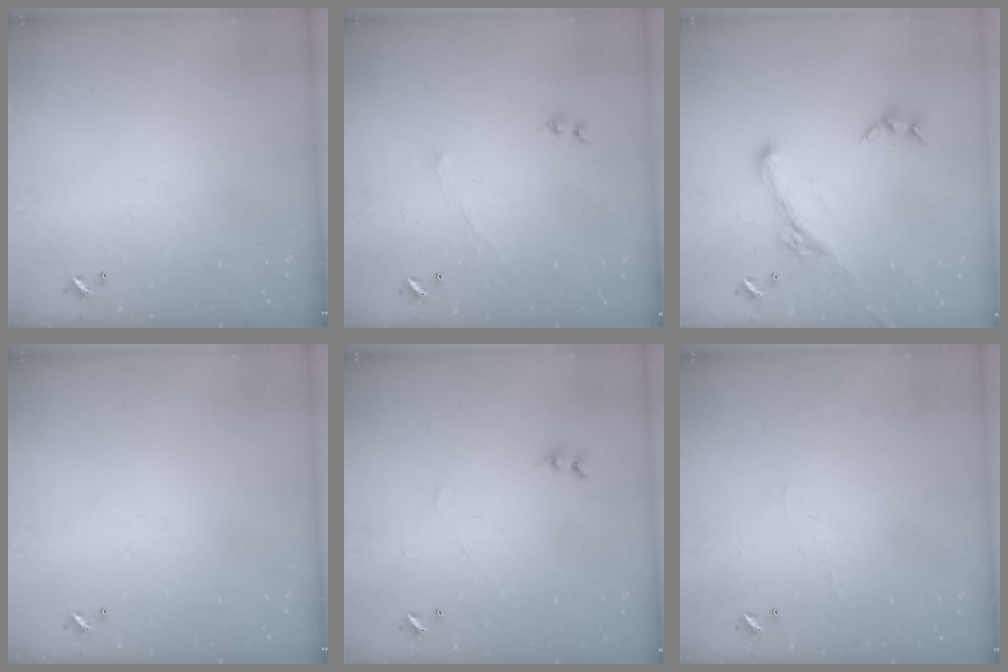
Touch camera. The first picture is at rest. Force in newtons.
{"total": 1.2, "press": 0.7, "slide": 1.0}
{"total": 3.4, "press": 3.1, "slide": 1.4}
{"total": 0.0}
{"total": 0.0}
{"total": 0.9, "press": 0.7, "slide": 0.6}